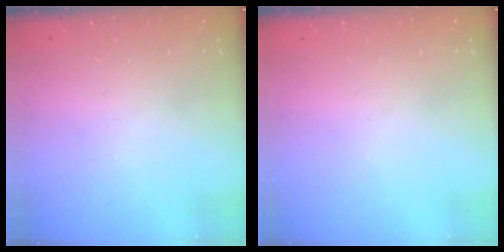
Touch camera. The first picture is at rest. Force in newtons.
{"total": 0.0}